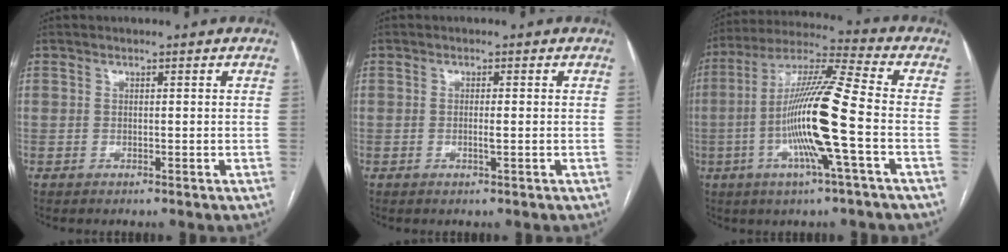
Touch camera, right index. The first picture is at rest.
{"total": 1.3, "force": [-0.2, 0.1, 1.3], "torque": [-0.025, -0.001, -0.003]}
{"total": 15.6, "force": [-3.4, -0.5, 15.2], "torque": [-0.290, -0.001, -0.076]}